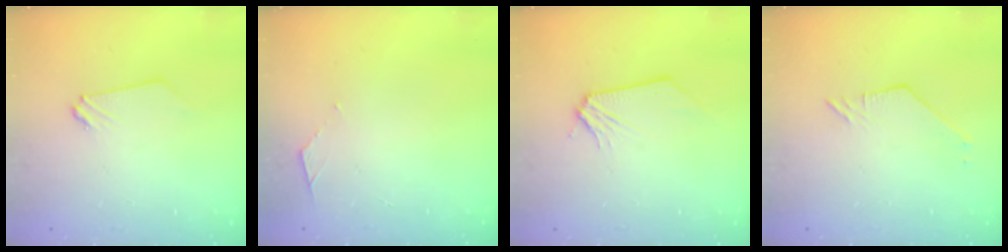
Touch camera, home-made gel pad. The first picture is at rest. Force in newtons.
{"total": 3.6, "press": 3.5, "slide": 0.5}
{"total": 0.0}
{"total": 2.2, "press": 2.2, "slide": 0.4}